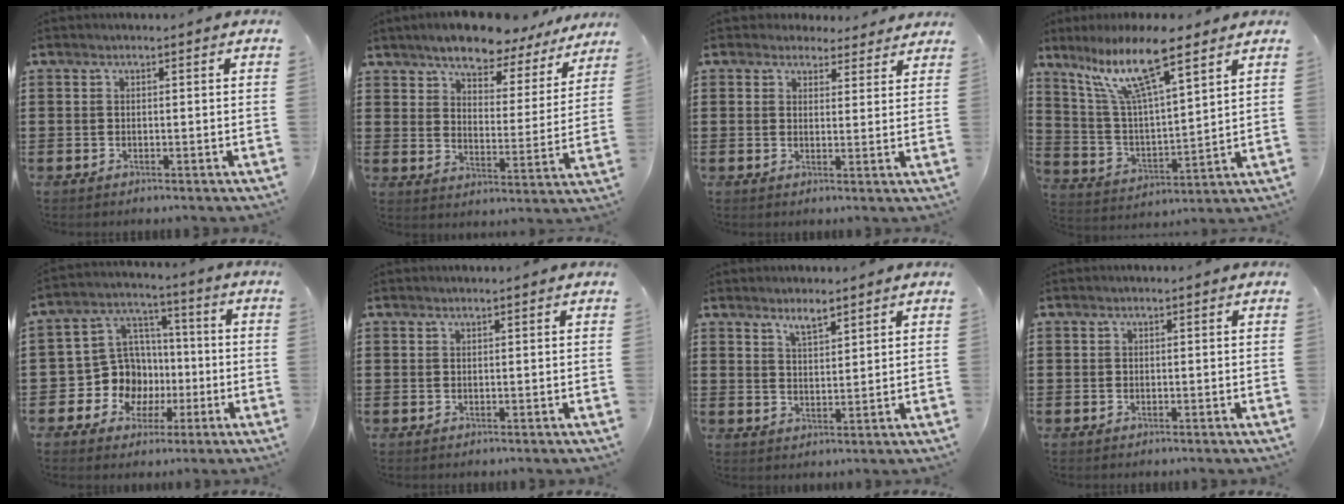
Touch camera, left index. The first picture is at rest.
{"total": 7.2, "force": [6.7, 1.3, 2.1], "torque": [-0.064, -0.040, 0.115]}
{"total": 3.4, "force": [3.0, 1.5, 0.5], "torque": [-0.012, -0.004, 0.055]}
{"total": 12.6, "force": [8.7, 2.7, 8.8], "torque": [-0.192, -0.025, 0.152]}
{"total": 10.0, "force": [-1.7, 9.5, 2.6], "torque": [-0.096, 0.007, -0.020]}
{"total": 0.5, "force": [0.4, -0.1, 0.3], "torque": [-0.006, -0.002, 0.008]}
{"total": 3.2, "force": [2.7, 0.7, 1.5], "torque": [-0.029, -0.002, 0.047]}
{"total": 0.0}